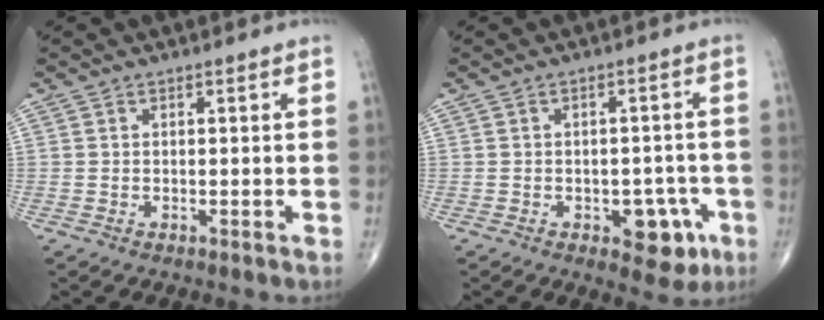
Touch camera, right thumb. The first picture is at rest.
{"total": 7.5, "force": [-3.0, 4.3, 5.3], "torque": [-0.034, 0.018, -0.033]}